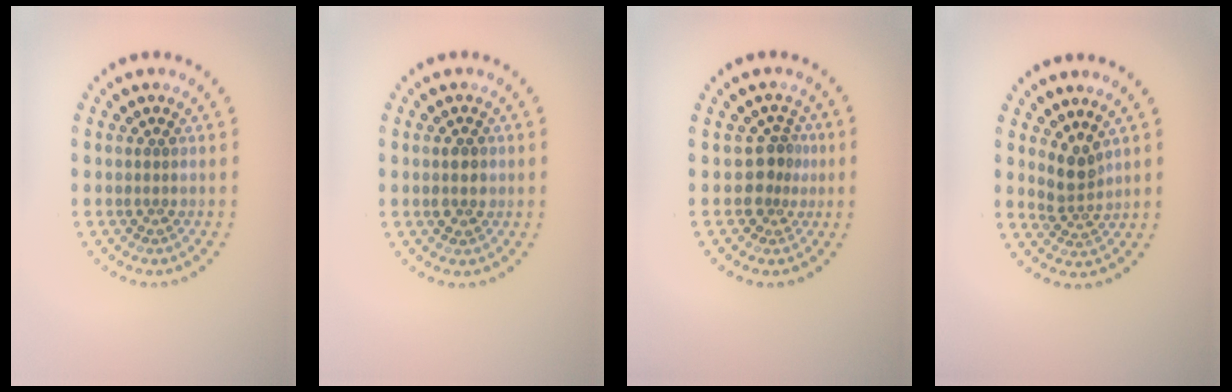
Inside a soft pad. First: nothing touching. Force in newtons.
{"total": 1.4, "press": 1.4, "slide": 0.4}
{"total": 2.4, "press": 1.8, "slide": 1.6}
{"total": 2.4, "press": 1.8, "slide": 1.5}